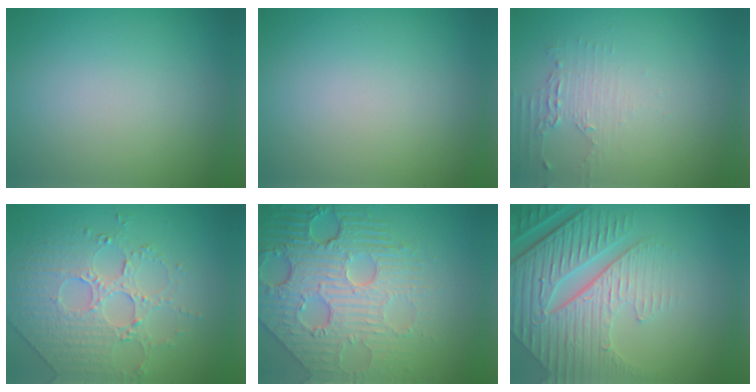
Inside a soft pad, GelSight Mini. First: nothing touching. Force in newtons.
{"total": 0.0}
{"total": 2.2, "press": 1.6, "slide": 1.5}
{"total": 4.7, "press": 3.9, "slide": 2.6}
{"total": 8.6, "press": 5.9, "slide": 6.3}
{"total": 8.7, "press": 6.1, "slide": 6.2}